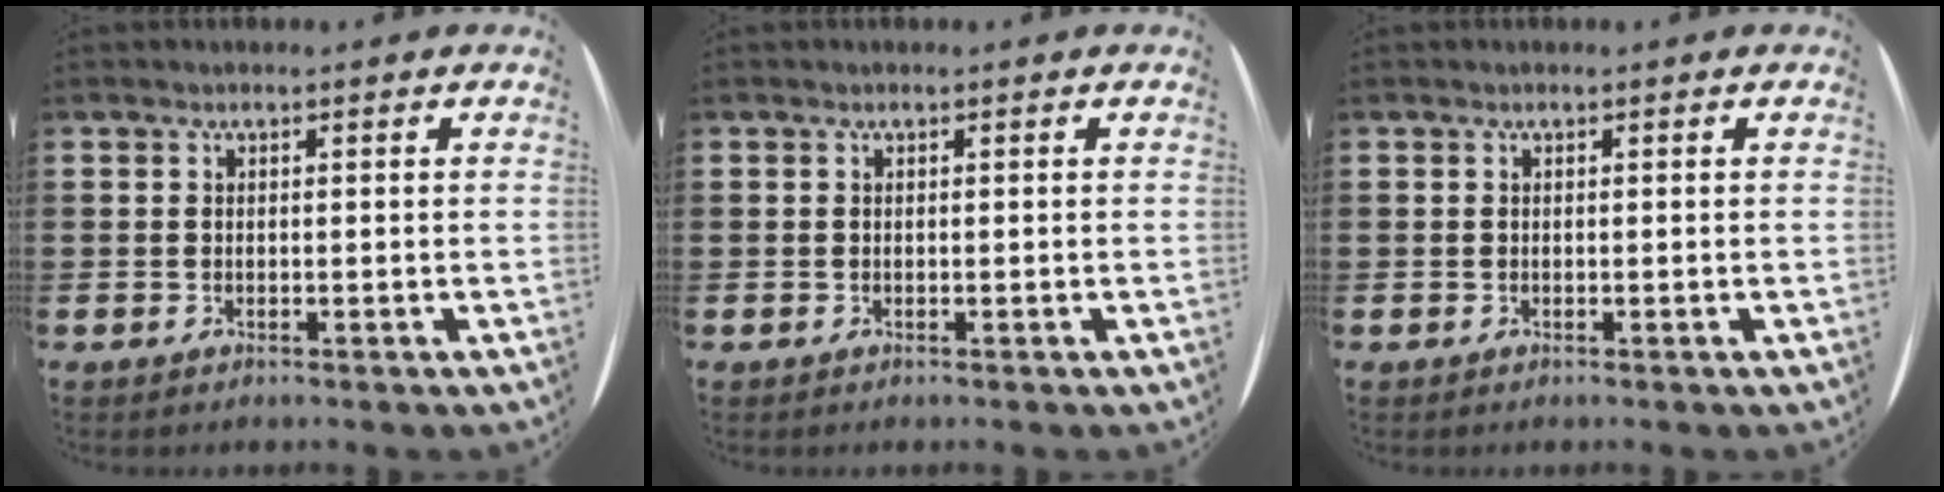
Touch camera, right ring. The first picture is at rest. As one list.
[{"total": 0.0}, {"total": 0.0}]